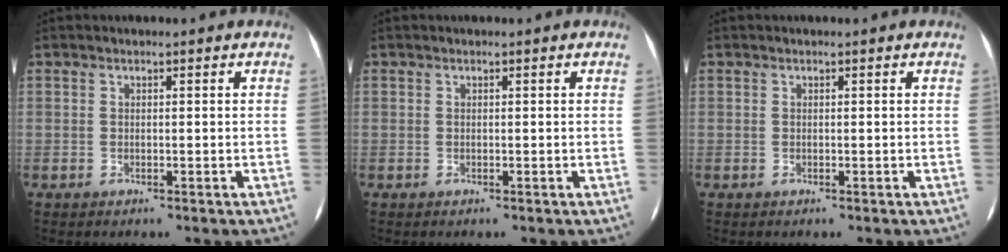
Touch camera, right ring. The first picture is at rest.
{"total": 0.0}
{"total": 0.0}